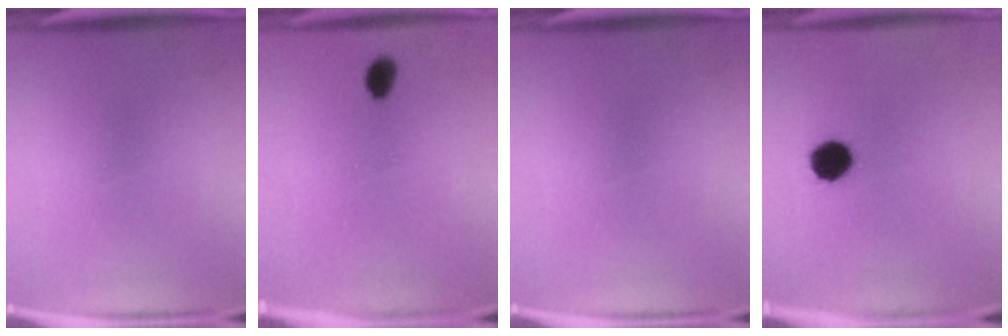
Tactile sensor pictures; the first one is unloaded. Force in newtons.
{"total": 3.1}
{"total": 0.0}
{"total": 8.7}